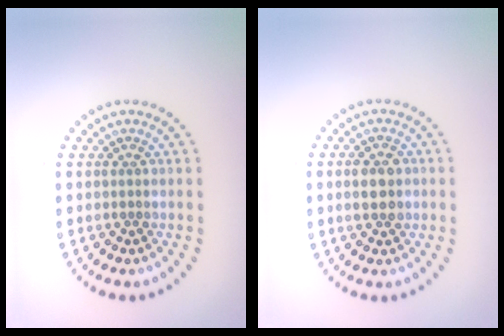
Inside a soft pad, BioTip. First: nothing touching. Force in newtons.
{"total": 3.0, "press": 3.0, "slide": 0.2}